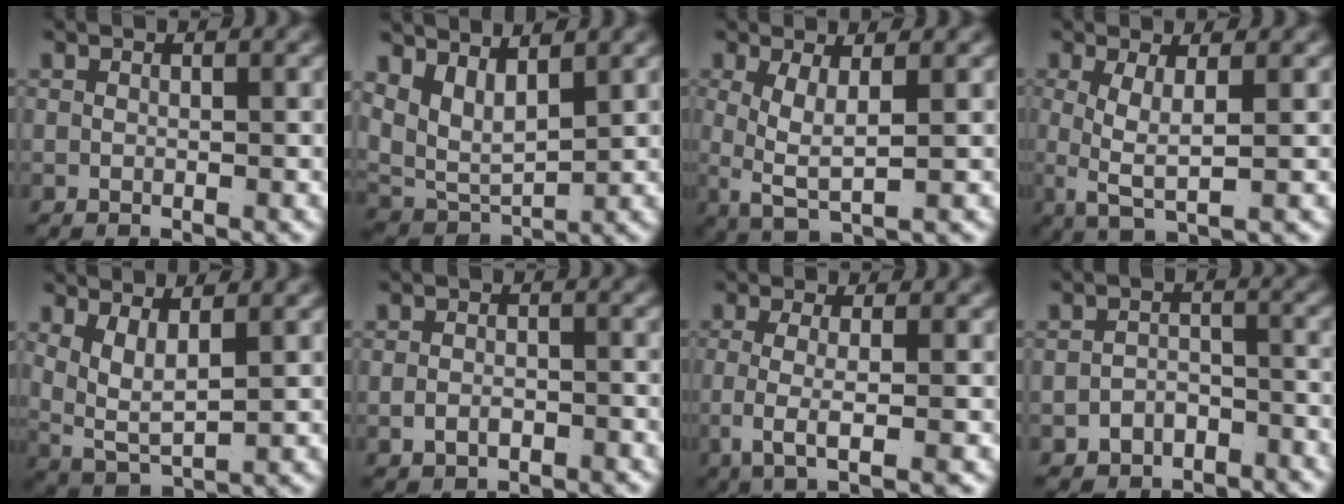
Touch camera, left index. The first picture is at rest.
{"total": 7.4, "force": [1.4, 5.8, 4.4], "torque": [-0.101, -0.027, 0.030]}
{"total": 4.4, "force": [0.1, 1.8, 4.0], "torque": [-0.091, -0.022, 0.017]}
{"total": 4.1, "force": [0.1, 1.3, 3.9], "torque": [-0.085, -0.020, 0.014]}
{"total": 5.8, "force": [1.0, 4.2, 3.8], "torque": [-0.101, -0.025, 0.026]}
{"total": 1.7, "force": [-1.3, 0.7, 0.8], "torque": [-0.010, -0.008, -0.016]}
{"total": 4.3, "force": [-0.9, 0.8, 4.2], "torque": [-0.084, -0.016, -0.005]}
{"total": 4.1, "force": [-3.3, 2.4, 0.3], "torque": [0.000, -0.015, -0.056]}